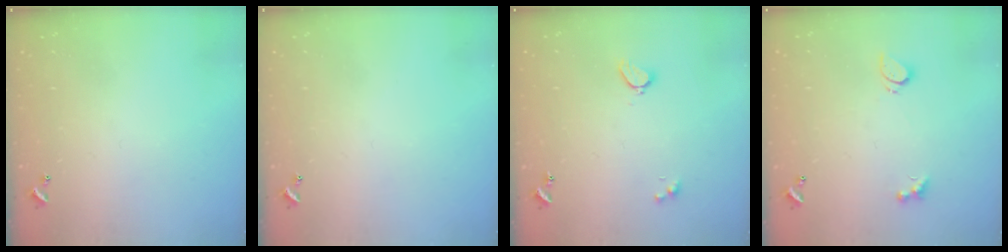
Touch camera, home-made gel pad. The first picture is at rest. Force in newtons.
{"total": 0.0}
{"total": 2.1, "press": 2.0, "slide": 0.5}
{"total": 2.2, "press": 2.1, "slide": 0.6}